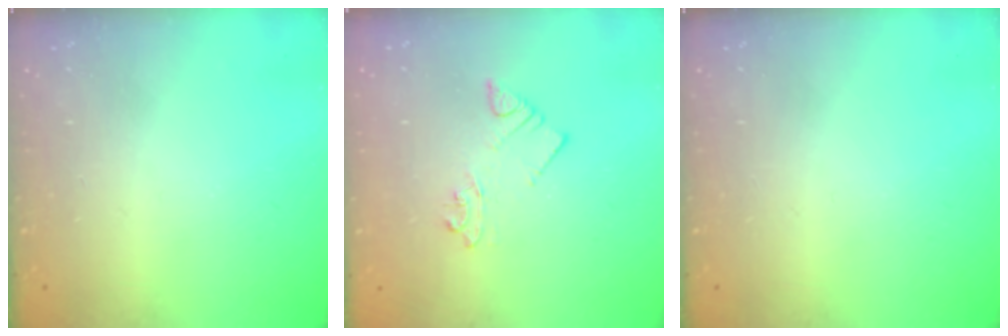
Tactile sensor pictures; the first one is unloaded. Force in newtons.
{"total": 3.4, "press": 3.3, "slide": 0.3}
{"total": 0.0}